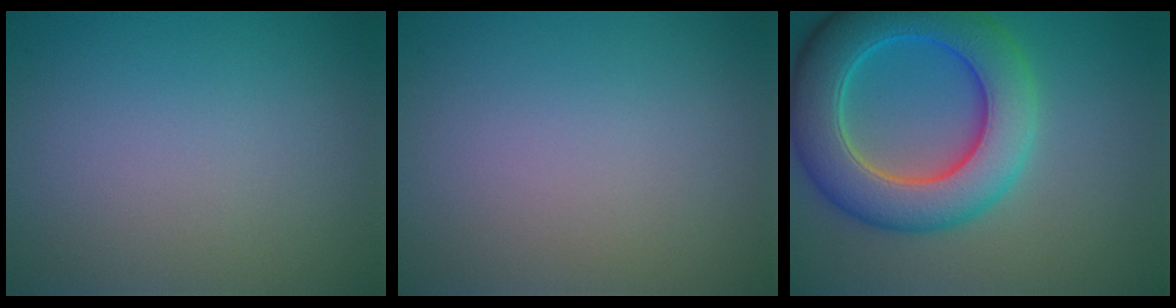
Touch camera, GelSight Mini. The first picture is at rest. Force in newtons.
{"total": 0.0}
{"total": 9.2, "press": 9.2, "slide": 0.7}